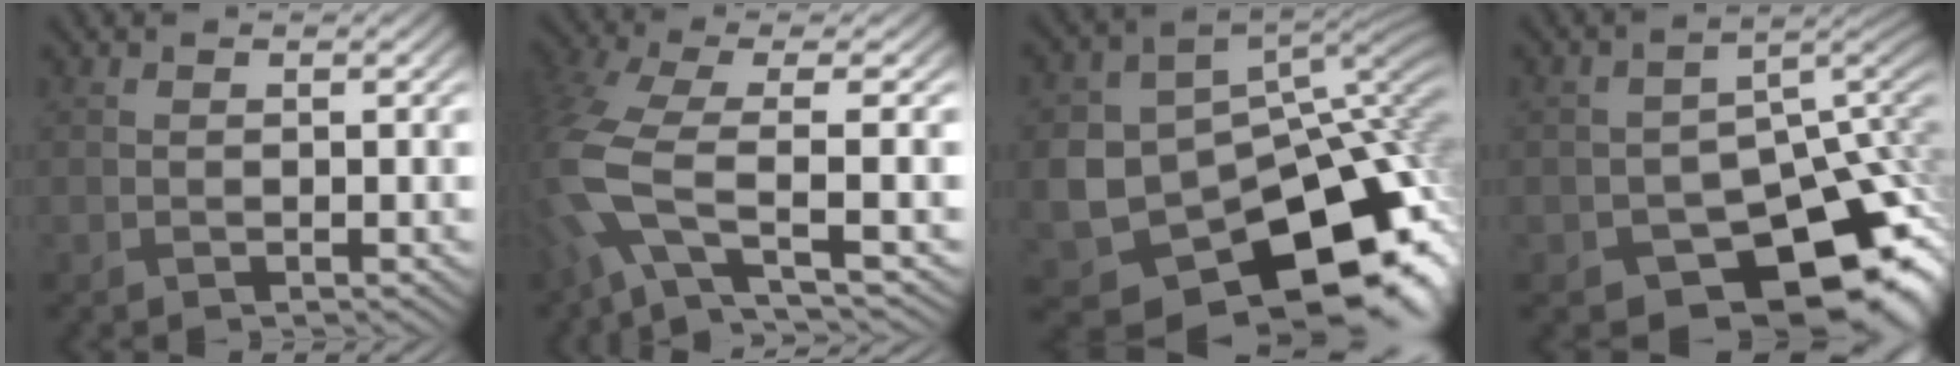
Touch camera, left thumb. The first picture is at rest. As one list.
[{"total": 8.6, "force": [-2.0, 3.1, 7.8], "torque": [-0.188, -0.006, -0.059]}, {"total": 17.6, "force": [-7.1, 12.5, 10.1], "torque": [-0.182, -0.042, -0.090]}, {"total": 16.3, "force": [-8.5, 10.9, 8.6], "torque": [-0.125, -0.018, -0.121]}]